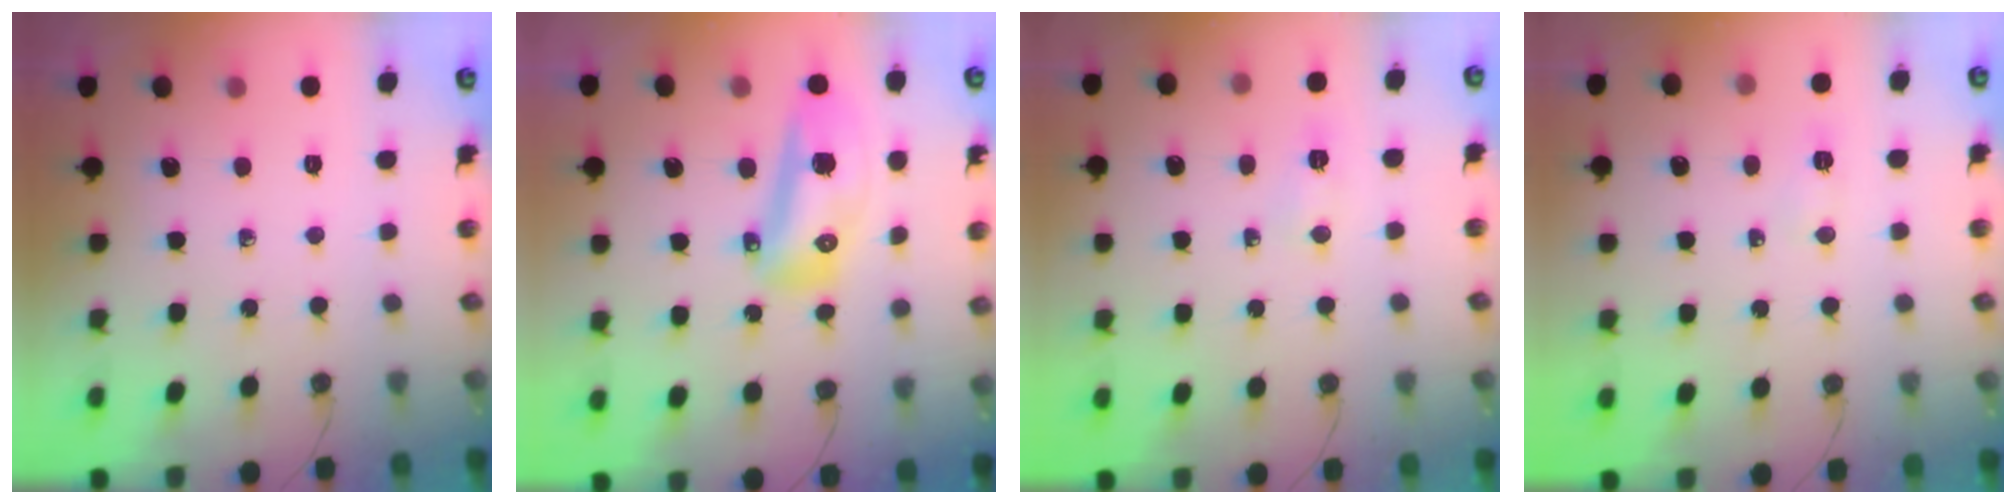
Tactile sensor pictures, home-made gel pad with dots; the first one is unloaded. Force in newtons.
{"total": 13.5, "press": 13.4, "slide": 1.6}
{"total": 4.5, "press": 4.5, "slide": 0.7}
{"total": 5.2, "press": 5.0, "slide": 1.4}